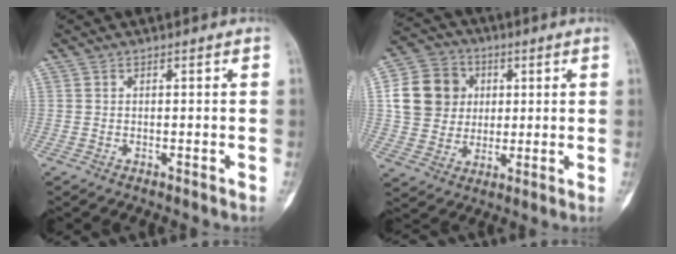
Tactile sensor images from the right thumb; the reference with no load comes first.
{"total": 13.3, "force": [2.5, 11.9, 5.4], "torque": [-0.077, 0.008, 0.044]}